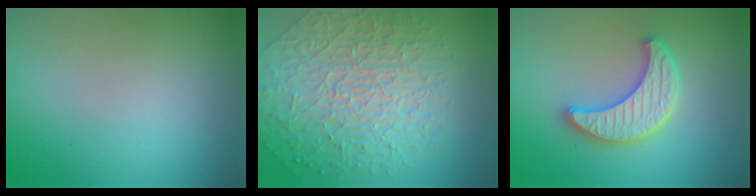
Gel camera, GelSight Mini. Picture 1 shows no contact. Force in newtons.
{"total": 10.2, "press": 6.6, "slide": 7.7}
{"total": 5.2, "press": 5.1, "slide": 0.8}